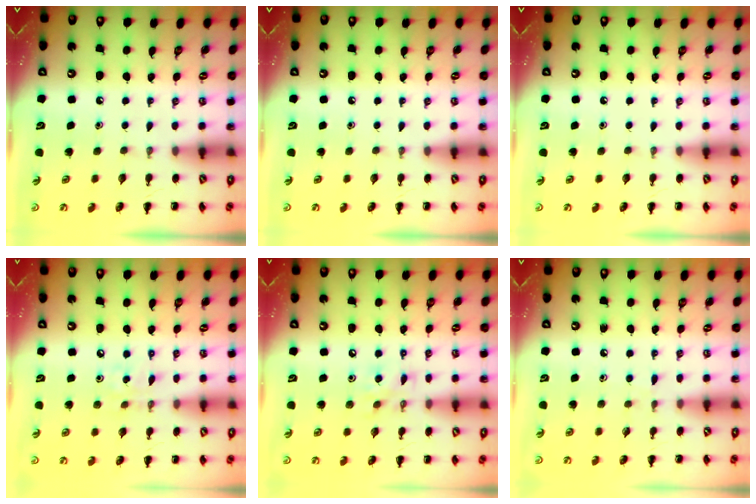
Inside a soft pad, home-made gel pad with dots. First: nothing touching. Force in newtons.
{"total": 0.0}
{"total": 0.0}
{"total": 3.1, "press": 3.1, "slide": 0.4}
{"total": 7.4, "press": 7.3, "slide": 0.7}
{"total": 3.9, "press": 3.4, "slide": 1.9}